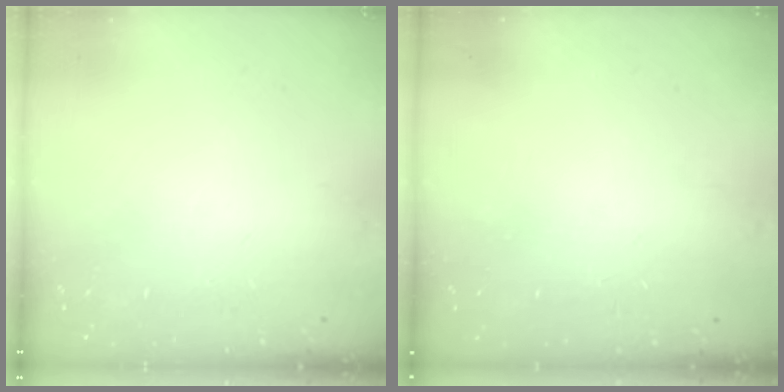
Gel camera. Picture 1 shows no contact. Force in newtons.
{"total": 3.7, "press": 3.7, "slide": 0.0}